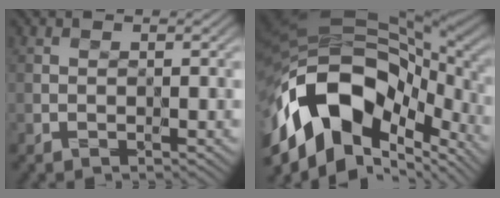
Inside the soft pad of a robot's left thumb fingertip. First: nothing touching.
{"total": 17.3, "force": [-5.5, 9.7, 13.3], "torque": [-0.283, -0.008, -0.094]}